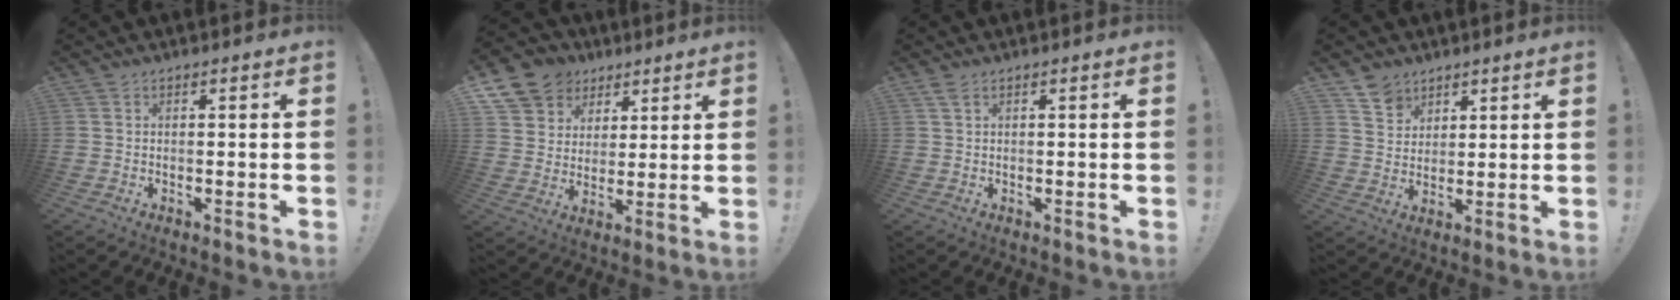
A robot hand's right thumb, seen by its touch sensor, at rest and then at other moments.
{"total": 11.1, "force": [6.2, 8.8, 2.8], "torque": [-0.044, -0.042, 0.126]}
{"total": 1.5, "force": [0.9, 0.6, 1.0], "torque": [-0.017, -0.001, 0.015]}
{"total": 7.2, "force": [5.2, 4.8, 1.3], "torque": [-0.016, -0.039, 0.101]}